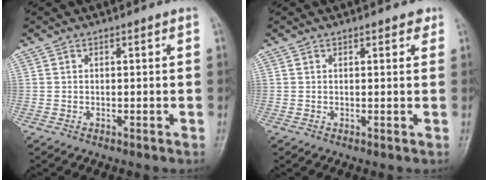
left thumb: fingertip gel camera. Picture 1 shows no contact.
{"total": 1.6, "force": [1.1, 0.8, 1.0], "torque": [-0.003, -0.002, 0.009]}